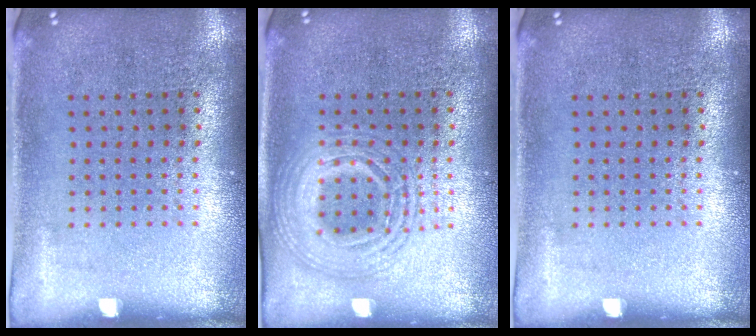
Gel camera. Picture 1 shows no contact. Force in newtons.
{"total": 2.4, "press": 2.4, "slide": 0.2}
{"total": 0.0}